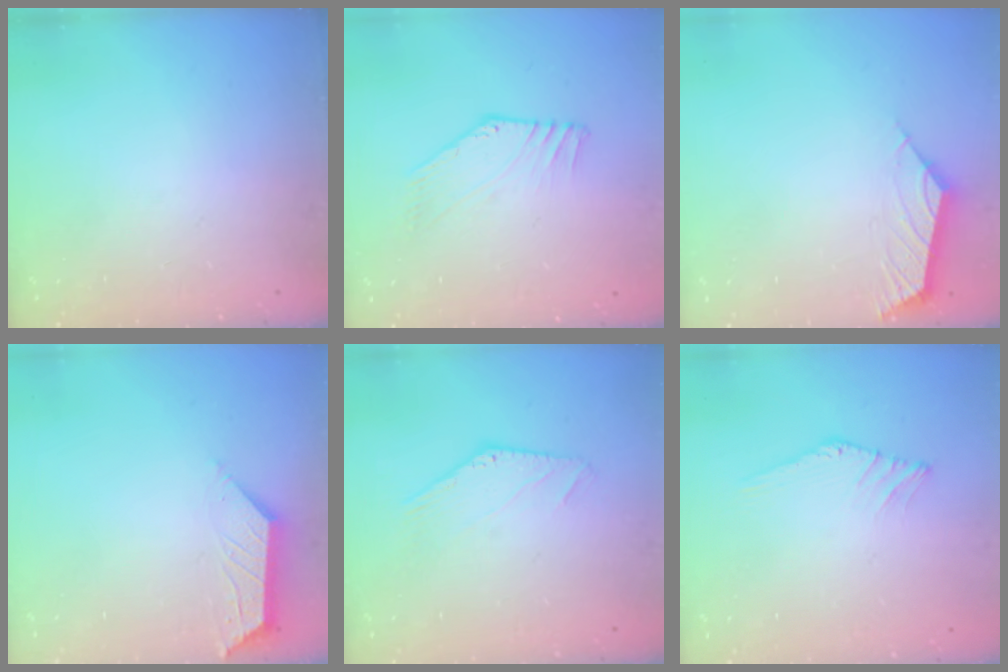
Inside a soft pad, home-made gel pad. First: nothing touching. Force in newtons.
{"total": 2.7, "press": 2.7, "slide": 0.2}
{"total": 3.0, "press": 2.9, "slide": 0.8}
{"total": 2.9, "press": 2.9, "slide": 0.5}
{"total": 0.0}
{"total": 0.9, "press": 0.8, "slide": 0.4}